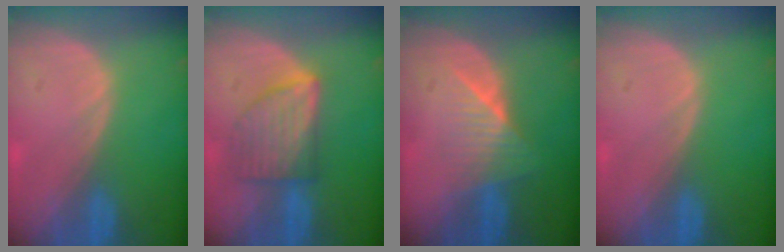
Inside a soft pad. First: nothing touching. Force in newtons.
{"total": 6.5, "press": 6.5, "slide": 0.1}
{"total": 6.2, "press": 5.4, "slide": 3.0}
{"total": 0.0}